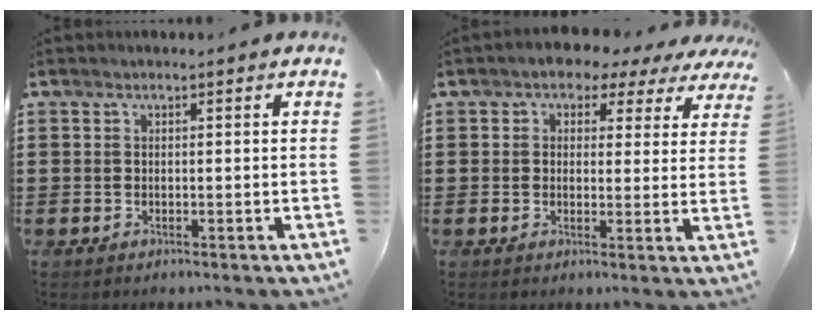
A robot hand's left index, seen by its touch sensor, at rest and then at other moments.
{"total": 2.9, "force": [2.0, 1.9, 0.6], "torque": [-0.021, -0.008, 0.028]}